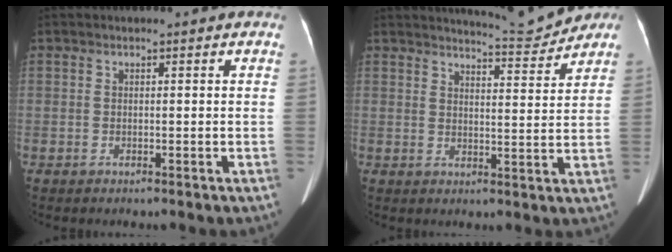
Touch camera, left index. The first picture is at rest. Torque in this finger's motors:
{"motor_torque": [0.53, -0.87, -0.04, 0.00]}